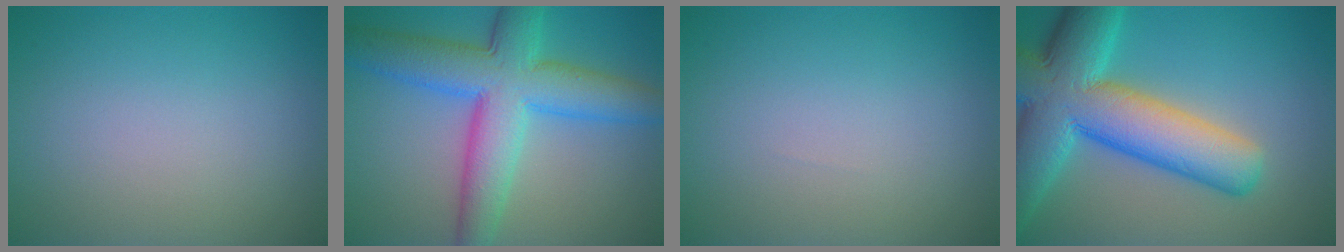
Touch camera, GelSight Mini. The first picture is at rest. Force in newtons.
{"total": 9.1, "press": 9.1, "slide": 0.1}
{"total": 0.0}
{"total": 12.5, "press": 12.5, "slide": 0.7}